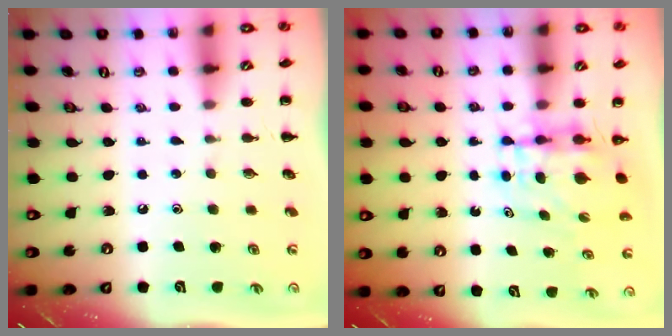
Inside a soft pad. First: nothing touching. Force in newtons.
{"total": 5.3, "press": 5.3, "slide": 0.7}